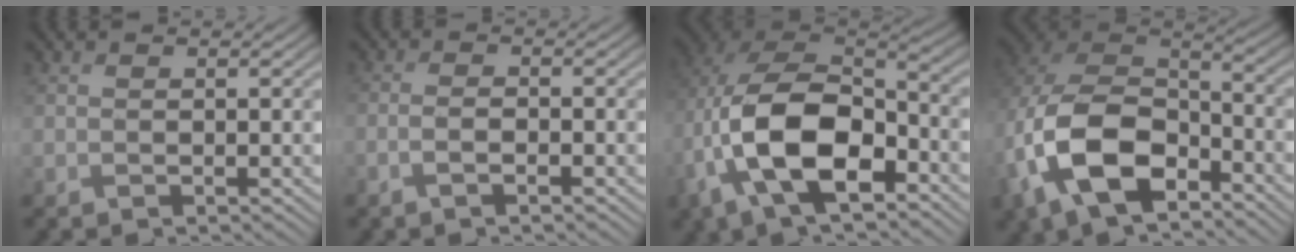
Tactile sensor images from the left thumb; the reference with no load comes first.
{"total": 1.8, "force": [-1.5, 0.2, 1.0], "torque": [-0.014, 0.003, -0.036]}
{"total": 15.4, "force": [-5.4, 8.8, 11.5], "torque": [-0.240, -0.013, -0.108]}
{"total": 16.0, "force": [-6.3, 10.2, 10.7], "torque": [-0.257, -0.043, -0.116]}